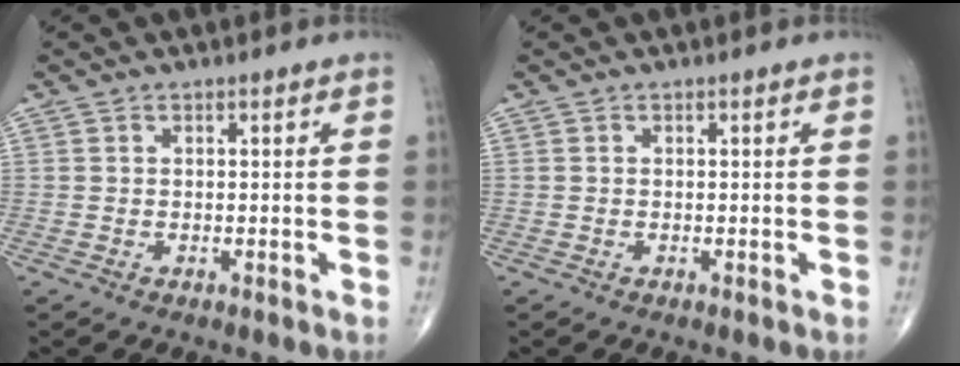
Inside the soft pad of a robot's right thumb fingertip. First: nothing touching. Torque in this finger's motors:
{"motor_torque": [0.18, 0.16, 0.16, 0.05, 0.03]}